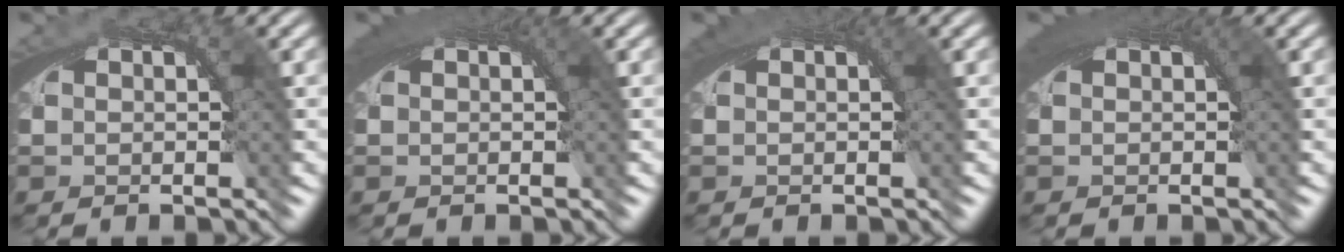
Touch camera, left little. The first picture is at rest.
{"total": 2.5, "force": [0.6, 1.4, 2.0], "torque": [-0.033, -0.005, 0.011]}
{"total": 1.7, "force": [0.5, 1.1, 1.2], "torque": [-0.020, -0.004, 0.009]}
{"total": 3.1, "force": [0.8, 1.7, 2.5], "torque": [-0.039, -0.006, 0.014]}